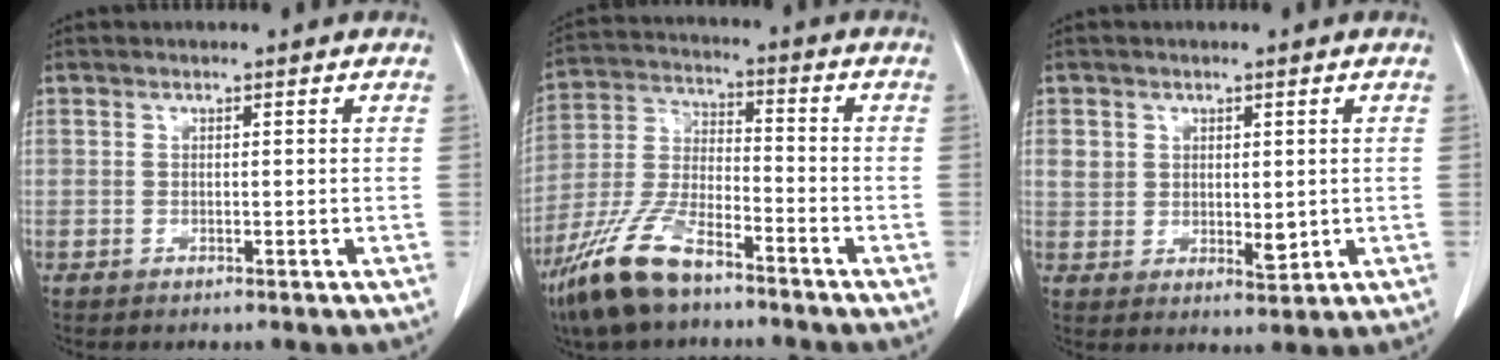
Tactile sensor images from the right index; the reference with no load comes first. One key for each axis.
{"total": 12.4, "fx": -8.8, "fy": 4.0, "fz": 7.7, "tx": -0.171, "ty": -0.008, "tz": -0.172}
{"total": 5.0, "fx": 0.9, "fy": 3.8, "fz": 3.2, "tx": -0.045, "ty": -0.004, "tz": 0.025}